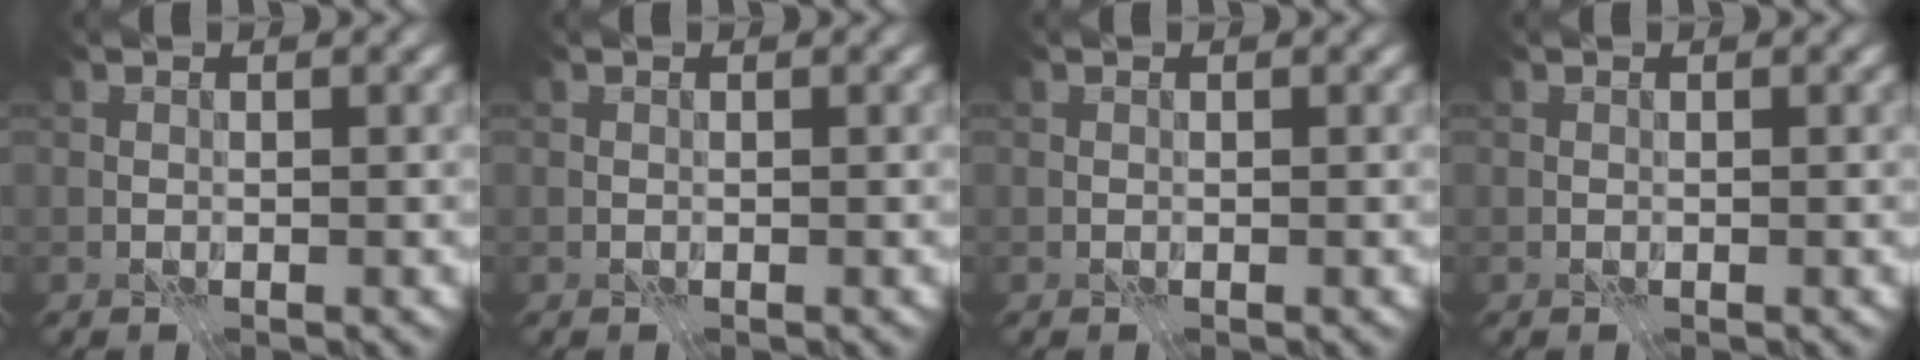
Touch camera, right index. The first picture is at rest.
{"total": 0.0}
{"total": 0.0}
{"total": 0.0}